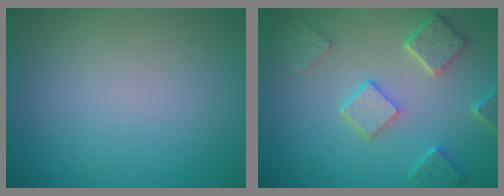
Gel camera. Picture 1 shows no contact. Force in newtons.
{"total": 5.0, "press": 3.9, "slide": 3.1}